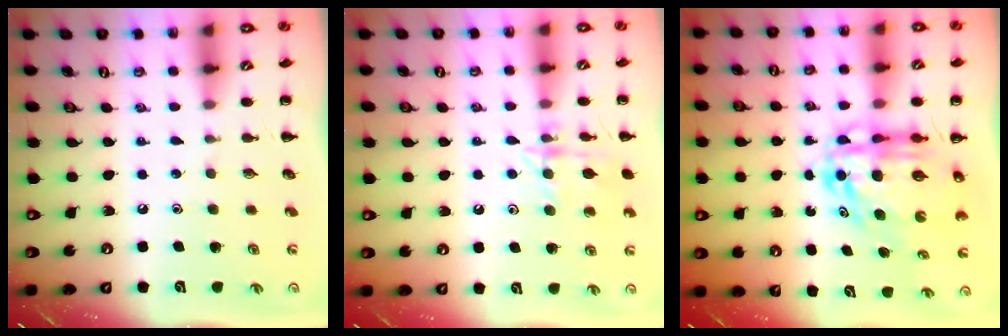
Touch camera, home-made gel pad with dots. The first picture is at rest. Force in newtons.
{"total": 12.7, "press": 12.7, "slide": 0.8}
{"total": 11.3, "press": 10.9, "slide": 3.0}